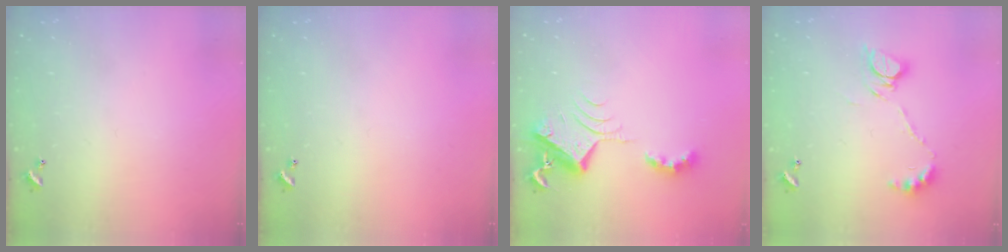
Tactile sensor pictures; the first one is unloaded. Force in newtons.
{"total": 0.0}
{"total": 7.2, "press": 7.1, "slide": 0.9}
{"total": 9.7, "press": 9.6, "slide": 0.9}